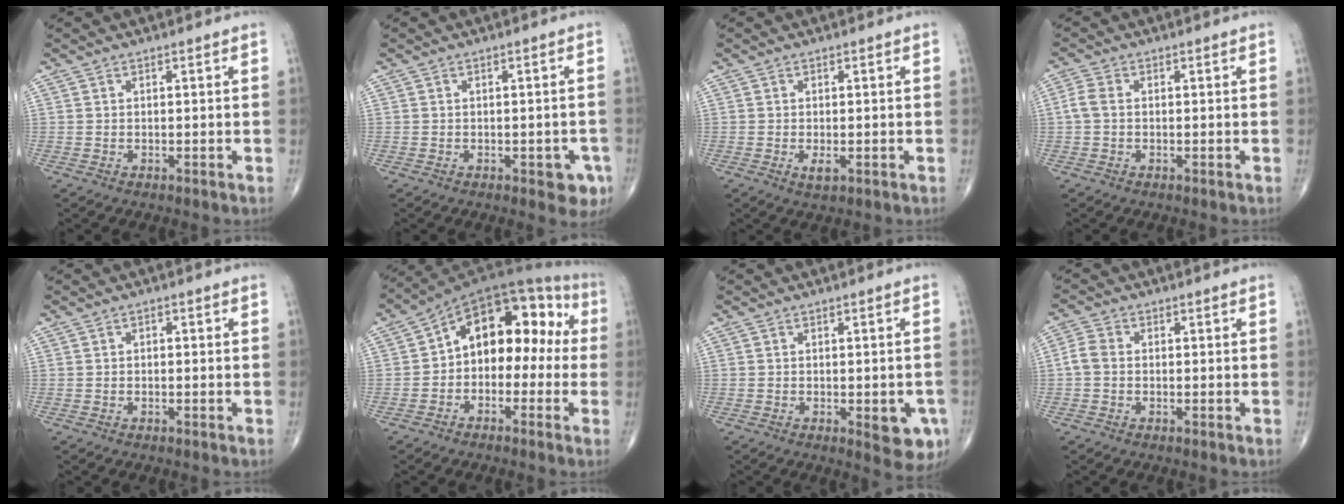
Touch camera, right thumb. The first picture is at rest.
{"total": 4.3, "force": [-1.8, 2.1, 3.3], "torque": [-0.013, 0.005, -0.018]}
{"total": 1.8, "force": [-0.5, 0.7, 1.6], "torque": [-0.028, -0.003, -0.007]}
{"total": 2.5, "force": [-0.2, 1.6, 1.9], "torque": [-0.044, 0.004, -0.009]}
{"total": 0.9, "force": [-0.1, 0.6, 0.7], "torque": [-0.005, 0.005, -0.004]}
{"total": 15.1, "force": [-0.1, 9.8, 11.5], "torque": [-0.118, 0.060, -0.019]}
{"total": 6.6, "force": [-2.1, 2.6, 5.7], "torque": [-0.049, -0.005, -0.019]}
{"total": 3.0, "force": [-0.4, 2.2, 2.0], "torque": [-0.040, 0.007, -0.017]}